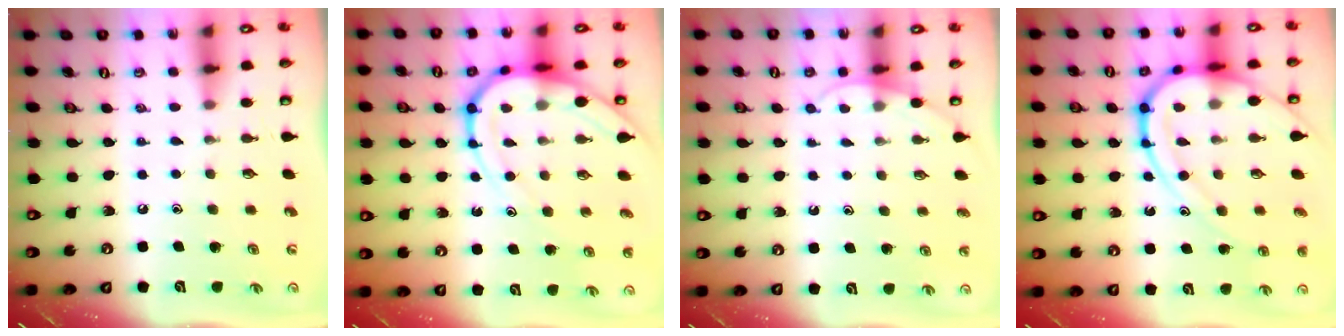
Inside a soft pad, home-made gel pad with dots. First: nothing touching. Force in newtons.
{"total": 12.8, "press": 12.8, "slide": 1.3}
{"total": 4.8, "press": 4.8, "slide": 0.5}
{"total": 17.3, "press": 17.2, "slide": 1.7}